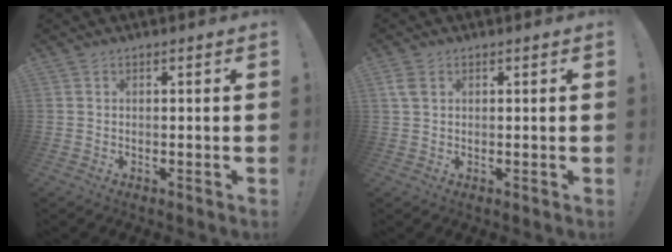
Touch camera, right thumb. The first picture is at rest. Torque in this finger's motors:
{"motor_torque": [0.00, 0.00, 0.26, -0.08, 0.00]}